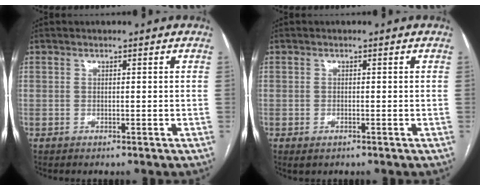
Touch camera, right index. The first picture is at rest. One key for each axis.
{"total": 1.2, "fx": -0.6, "fy": 0.6, "fz": 0.8, "tx": -0.012, "ty": -0.001, "tz": -0.004}